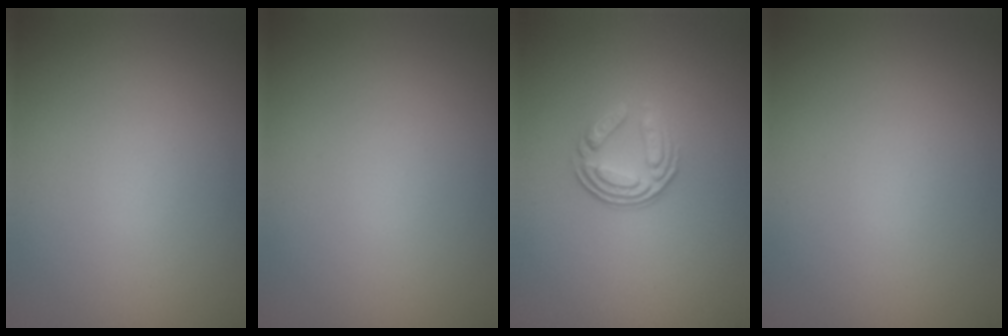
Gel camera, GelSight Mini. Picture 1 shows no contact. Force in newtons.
{"total": 0.0}
{"total": 3.7, "press": 2.6, "slide": 2.7}
{"total": 0.0}